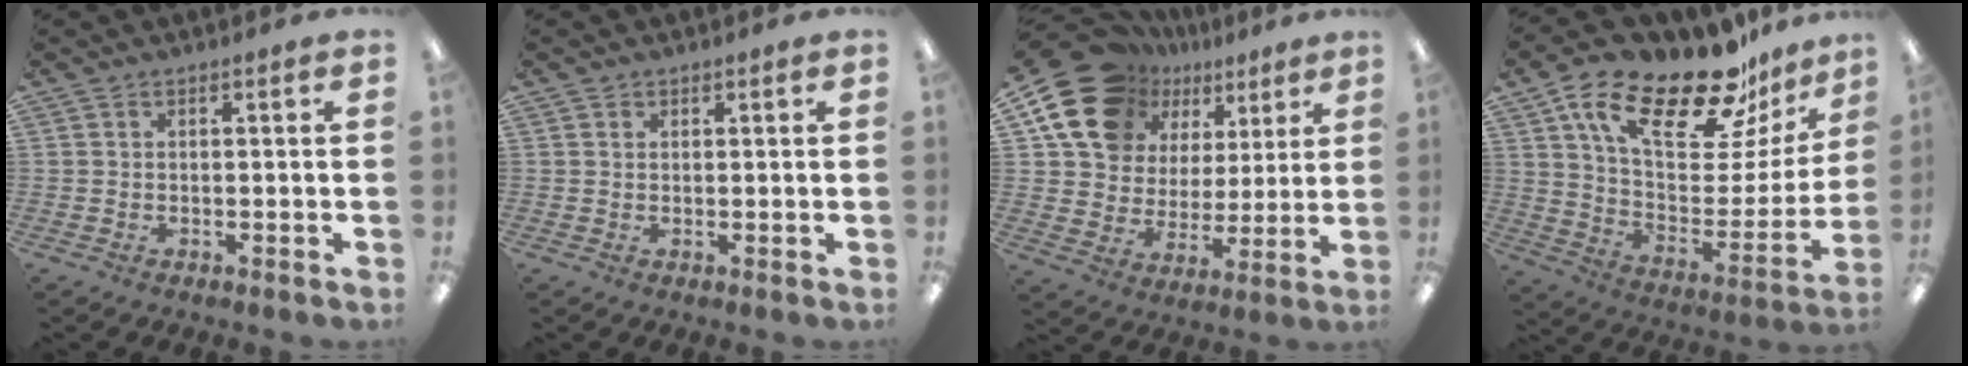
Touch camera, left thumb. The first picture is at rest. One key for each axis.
{"total": 0.8, "fx": 0.5, "fy": 0.7, "fz": -0.1, "tx": 0.001, "ty": 0.002, "tz": 0.010}
{"total": 19.4, "fx": 12.0, "fy": 13.4, "fz": 7.3, "tx": -0.135, "ty": -0.076, "tz": 0.229}
{"total": 23.7, "fx": 17.6, "fy": 8.2, "fz": 13.6, "tx": -0.233, "ty": -0.110, "tz": 0.301}